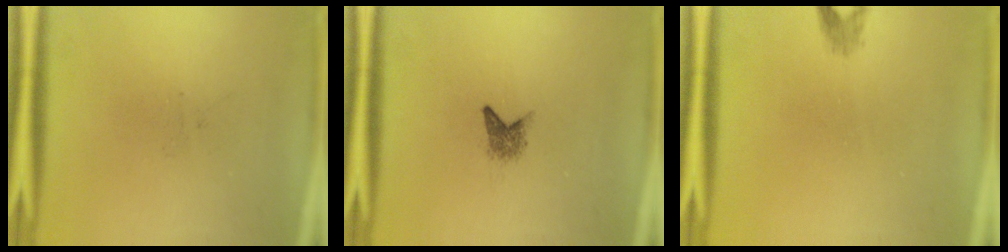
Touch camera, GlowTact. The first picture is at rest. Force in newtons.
{"total": 1.8}
{"total": 1.2}